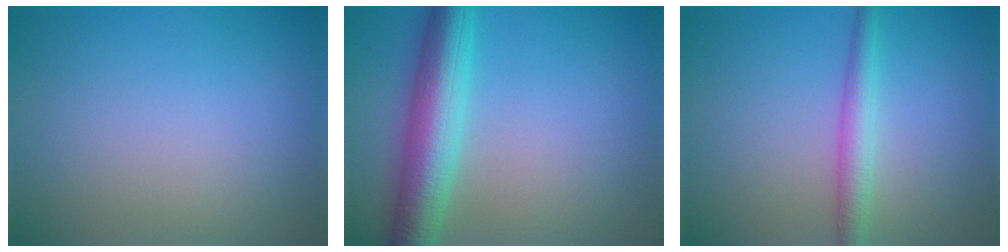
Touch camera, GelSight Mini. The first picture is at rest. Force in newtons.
{"total": 7.0, "press": 7.0, "slide": 0.1}
{"total": 2.8, "press": 2.8, "slide": 0.1}